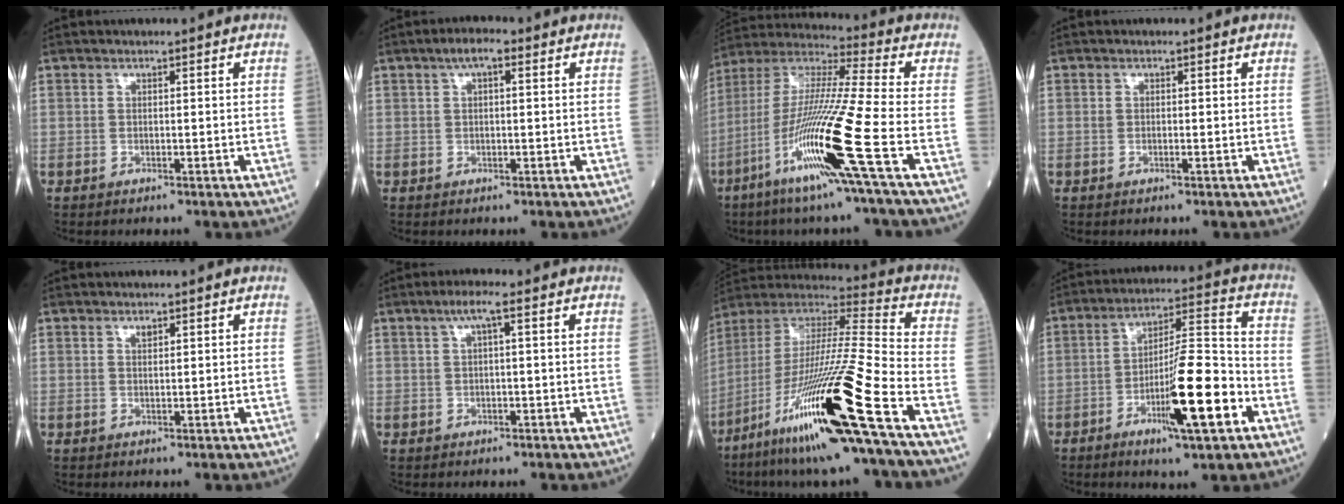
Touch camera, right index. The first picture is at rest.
{"total": 2.9, "force": [1.4, 0.8, 2.4], "torque": [-0.042, 0.017, 0.024]}
{"total": 18.7, "force": [-7.5, -1.5, 17.1], "torque": [-0.360, -0.034, -0.153]}
{"total": 0.0}
{"total": 0.7, "force": [0.6, 0.2, 0.3], "torque": [-0.010, -0.001, 0.012]}
{"total": 2.6, "force": [1.1, -0.1, 2.4], "torque": [-0.050, 0.012, 0.023]}
{"total": 25.8, "force": [-12.8, -0.8, 22.4], "torque": [-0.425, -0.050, -0.239]}
{"total": 13.9, "force": [-5.3, 1.2, 12.8], "torque": [-0.218, -0.005, -0.085]}